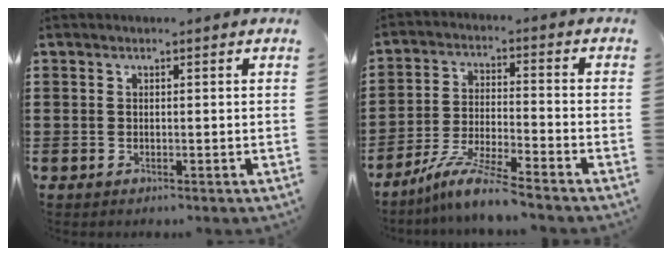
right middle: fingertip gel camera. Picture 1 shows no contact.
{"total": 7.5, "force": [-6.5, -0.4, 3.7], "torque": [-0.083, -0.016, -0.127]}